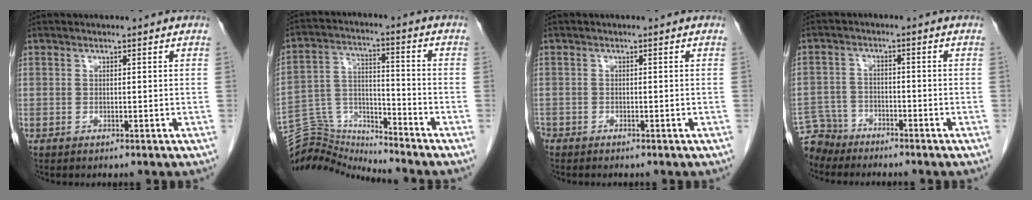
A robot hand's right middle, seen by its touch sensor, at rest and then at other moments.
{"total": 10.2, "force": [-10.2, -0.3, -1.0], "torque": [0.011, 0.051, -0.190]}
{"total": 1.2, "force": [-1.1, 0.6, 0.2], "torque": [-0.009, -0.001, -0.020]}
{"total": 5.0, "force": [-4.6, 1.8, -0.7], "torque": [0.016, -0.005, -0.088]}